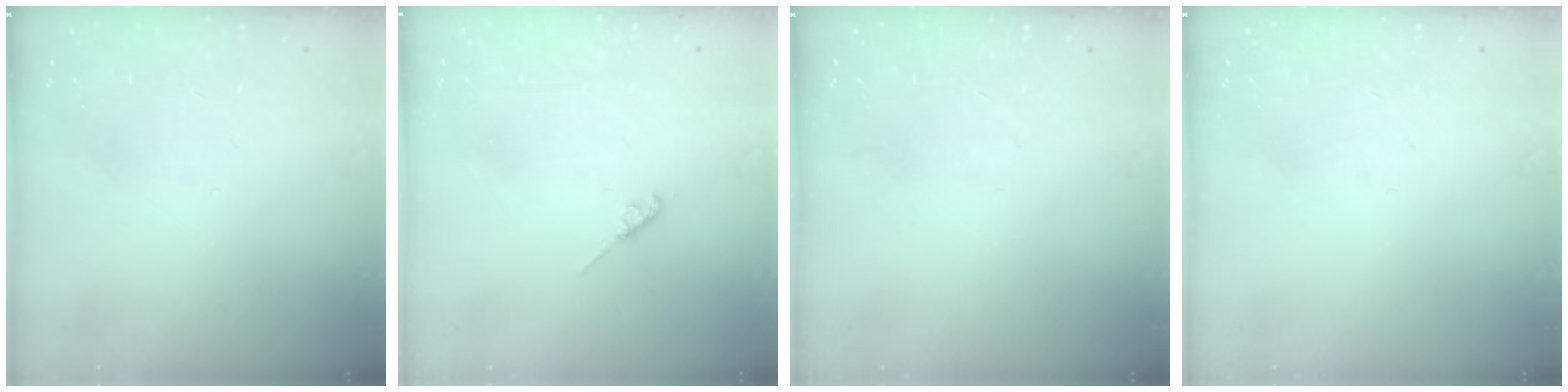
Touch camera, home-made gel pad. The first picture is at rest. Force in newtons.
{"total": 2.6, "press": 2.5, "slide": 0.4}
{"total": 0.0}
{"total": 0.0}